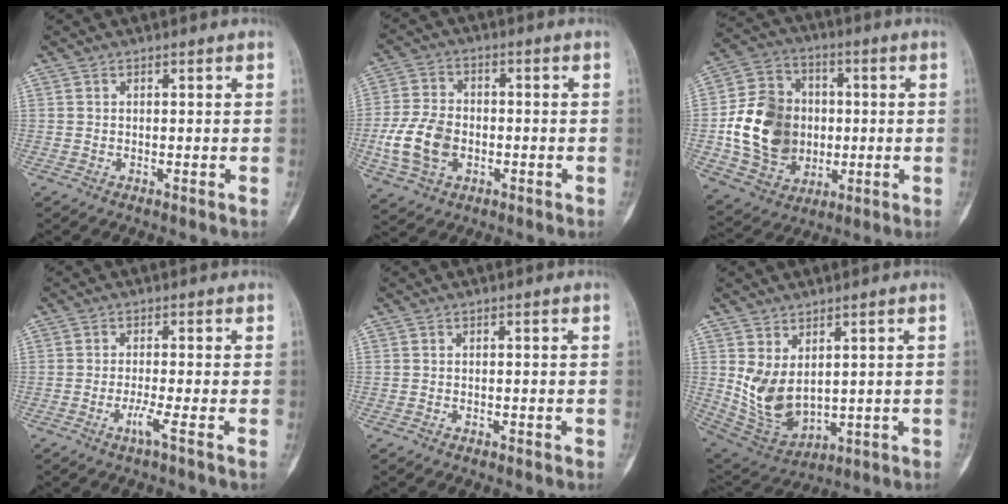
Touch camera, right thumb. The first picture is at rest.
{"total": 11.3, "force": [-2.8, 8.0, 7.5], "torque": [-0.136, 0.013, -0.051]}
{"total": 18.9, "force": [-1.2, 15.1, 11.3], "torque": [-0.172, 0.016, -0.012]}
{"total": 2.9, "force": [-1.5, -0.6, 2.4], "torque": [-0.054, -0.006, -0.038]}
{"total": 0.6, "force": [-0.4, 0.3, 0.1], "torque": [-0.001, 0.003, -0.008]}
{"total": 10.8, "force": [1.5, 7.0, 8.0], "torque": [-0.131, -0.017, 0.059]}